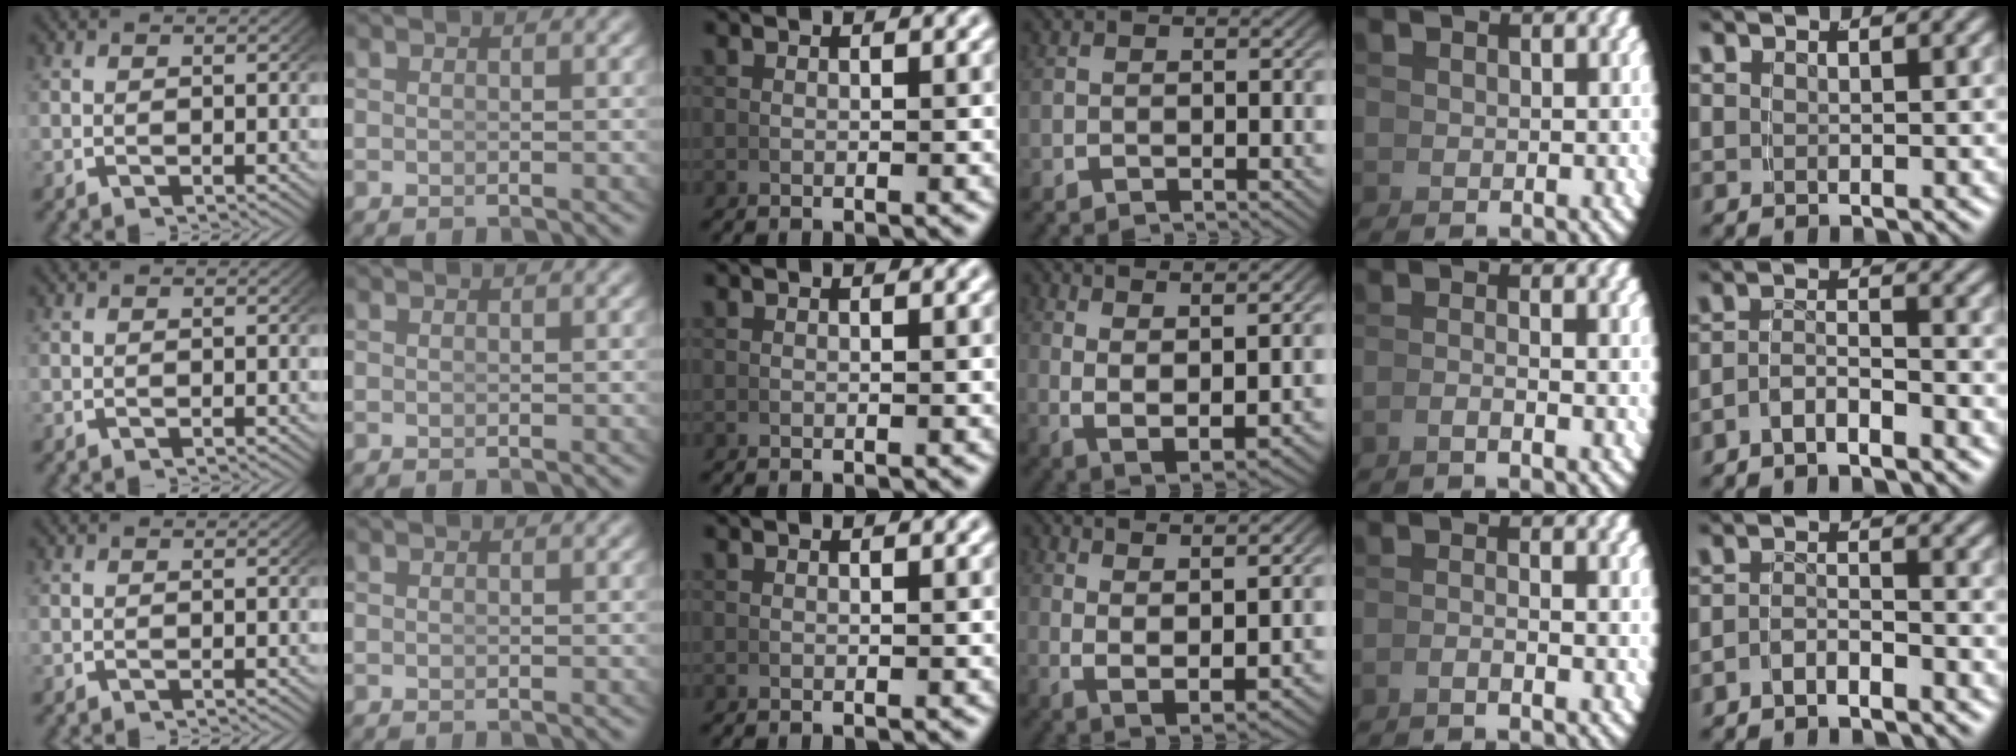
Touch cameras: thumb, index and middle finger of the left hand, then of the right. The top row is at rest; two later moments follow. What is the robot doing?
{"motion": "lift_and_place", "object": "hoodie"}